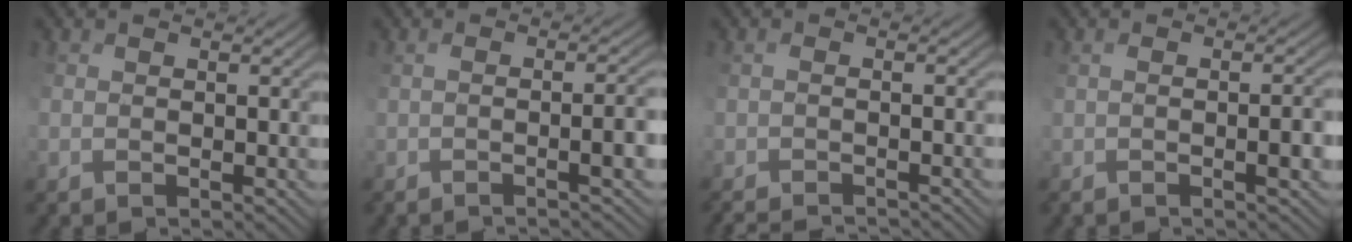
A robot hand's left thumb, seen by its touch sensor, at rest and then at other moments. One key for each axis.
{"total": 4.1, "fx": -2.1, "fy": 0.0, "fz": 3.5, "tx": -0.032, "ty": 0.005, "tz": -0.021}
{"total": 3.9, "fx": -3.6, "fy": 0.0, "fz": 1.5, "tx": -0.019, "ty": -0.001, "tz": -0.050}
{"total": 2.8, "fx": -1.4, "fy": 0.1, "fz": 2.4, "tx": -0.027, "ty": 0.003, "tz": -0.015}